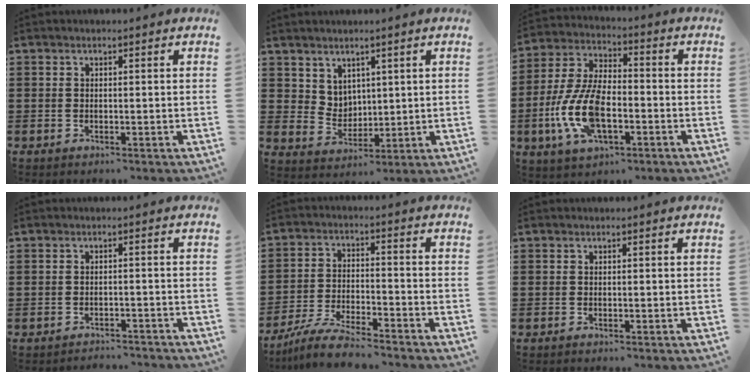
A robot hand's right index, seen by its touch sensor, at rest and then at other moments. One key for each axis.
{"total": 4.4, "fx": 3.2, "fy": 2.9, "fz": 0.5, "tx": -0.027, "ty": 0.000, "tz": 0.063}
{"total": 11.3, "fx": -3.3, "fy": 5.5, "fz": 9.3, "tx": -0.223, "ty": -0.008, "tz": -0.066}
{"total": 2.0, "fx": -2.0, "fy": 0.1, "fz": -0.2, "tx": -0.004, "ty": 0.001, "tz": -0.044}
{"total": 6.5, "fx": -6.2, "fy": 0.4, "fz": 2.2, "tx": -0.052, "ty": -0.001, "tz": -0.120}
{"total": 0.0}